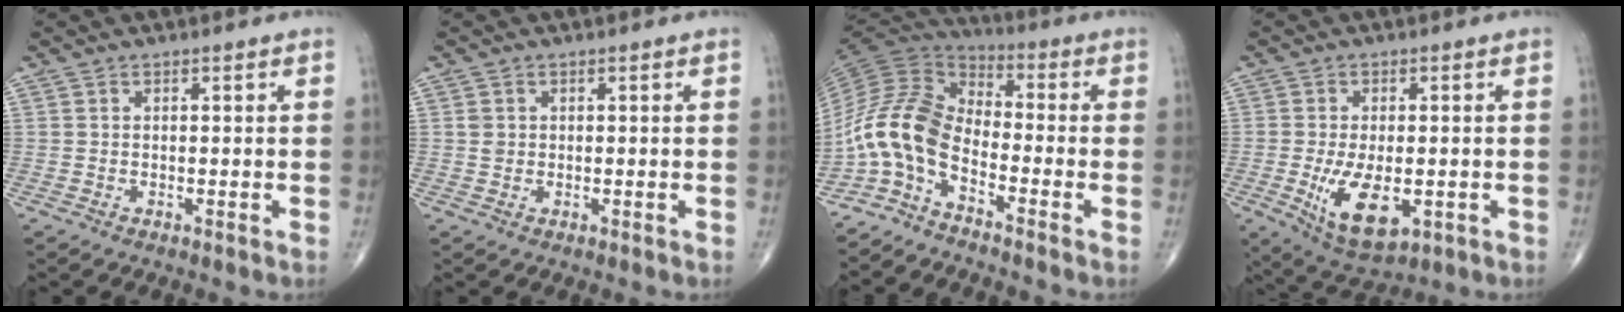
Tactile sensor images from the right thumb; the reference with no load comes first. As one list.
[{"total": 1.3, "force": [0.2, 1.2, 0.6], "torque": [-0.008, 0.000, 0.007]}, {"total": 10.7, "force": [-5.2, 5.3, 7.7], "torque": [-0.157, 0.067, -0.124]}, {"total": 10.5, "force": [-2.4, 5.3, 8.7], "torque": [-0.147, -0.015, -0.026]}]